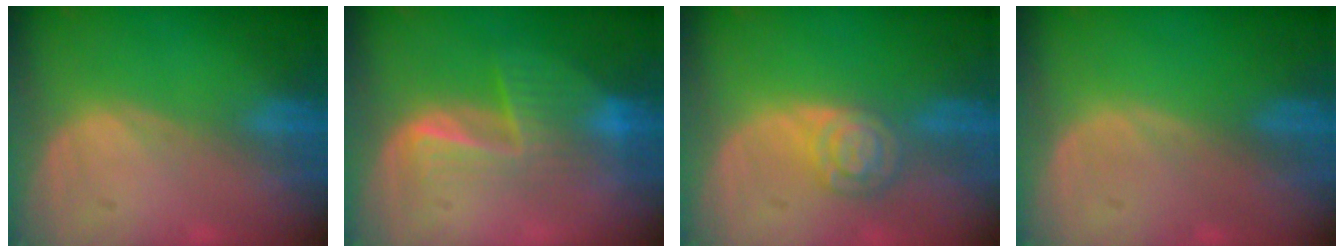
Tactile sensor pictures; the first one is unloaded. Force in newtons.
{"total": 6.8, "press": 6.3, "slide": 2.4}
{"total": 5.3, "press": 4.7, "slide": 2.6}
{"total": 0.0}